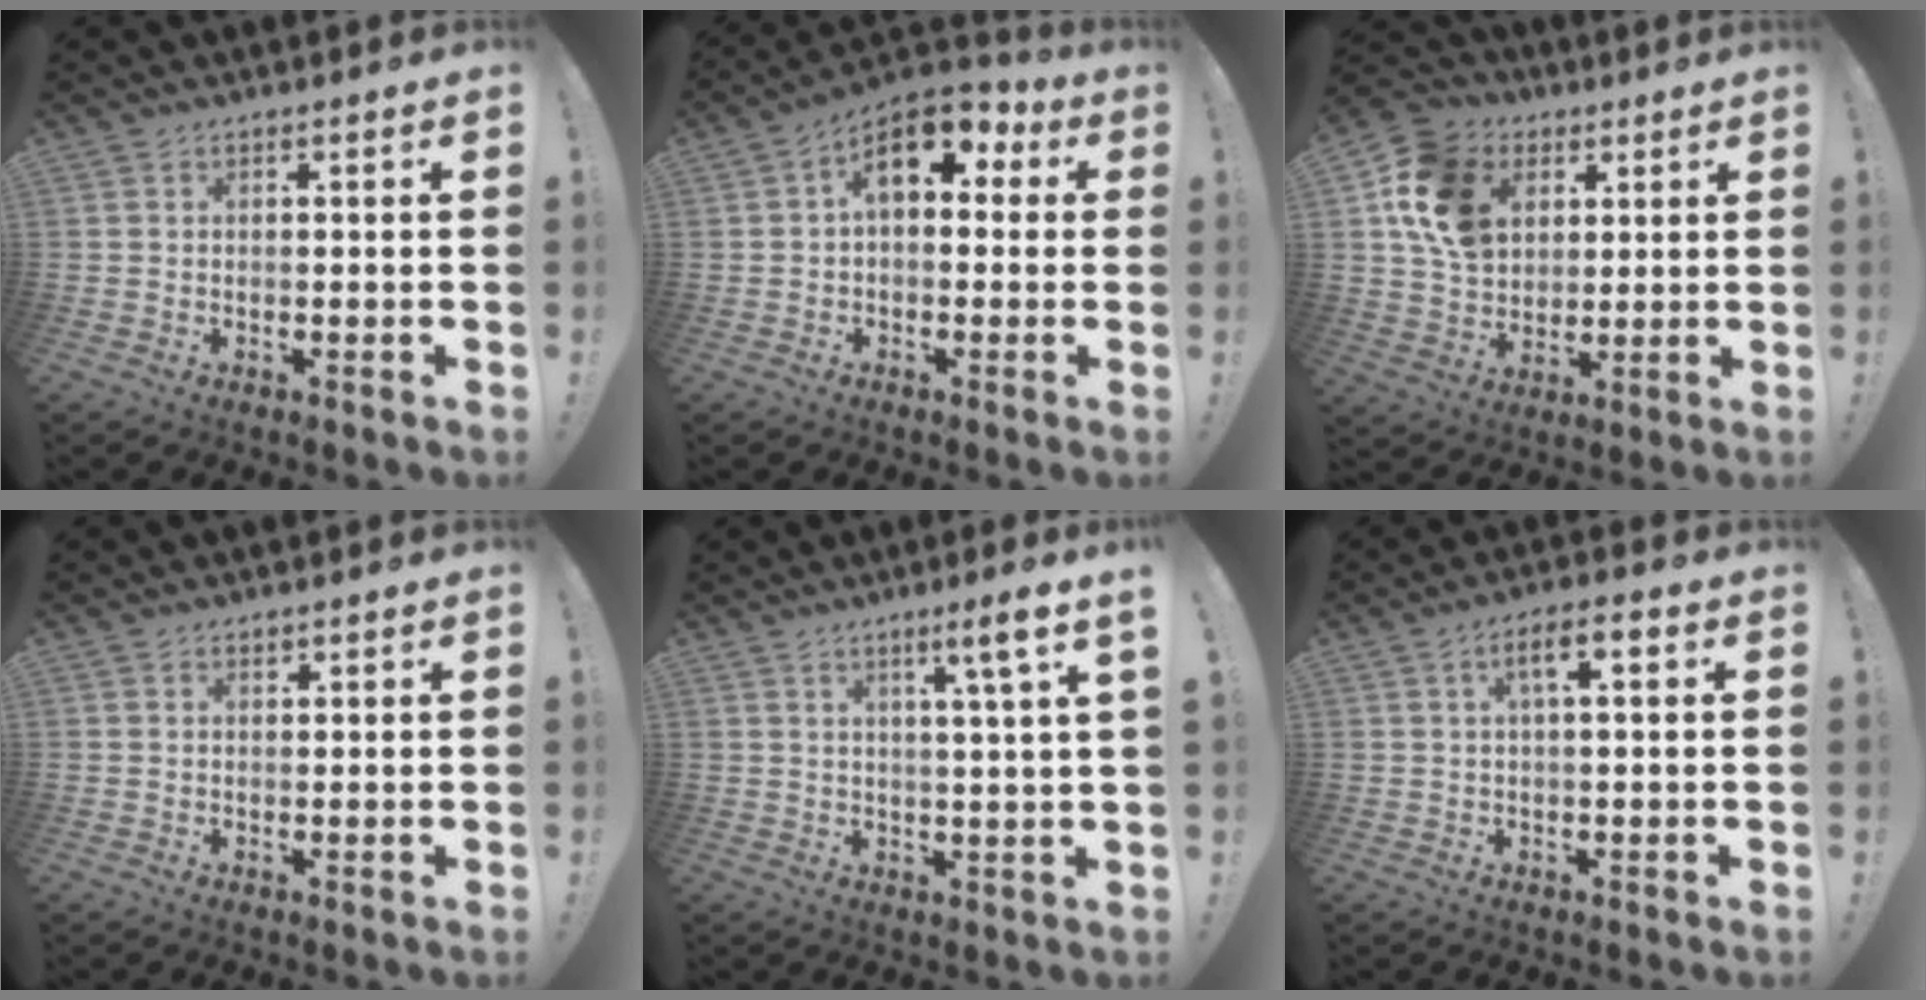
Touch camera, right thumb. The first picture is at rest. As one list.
[{"total": 11.5, "force": [4.3, 6.4, 8.6], "torque": [-0.121, -0.013, 0.080]}, {"total": 16.6, "force": [5.6, 12.7, 9.0], "torque": [-0.150, -0.013, 0.111]}, {"total": 0.9, "force": [0.7, 0.5, 0.1], "torque": [0.009, -0.005, 0.012]}, {"total": 6.9, "force": [2.9, -1.2, 6.1], "torque": [-0.085, -0.015, 0.036]}, {"total": 5.8, "force": [1.4, 1.6, 5.4], "torque": [-0.087, 0.003, 0.016]}]